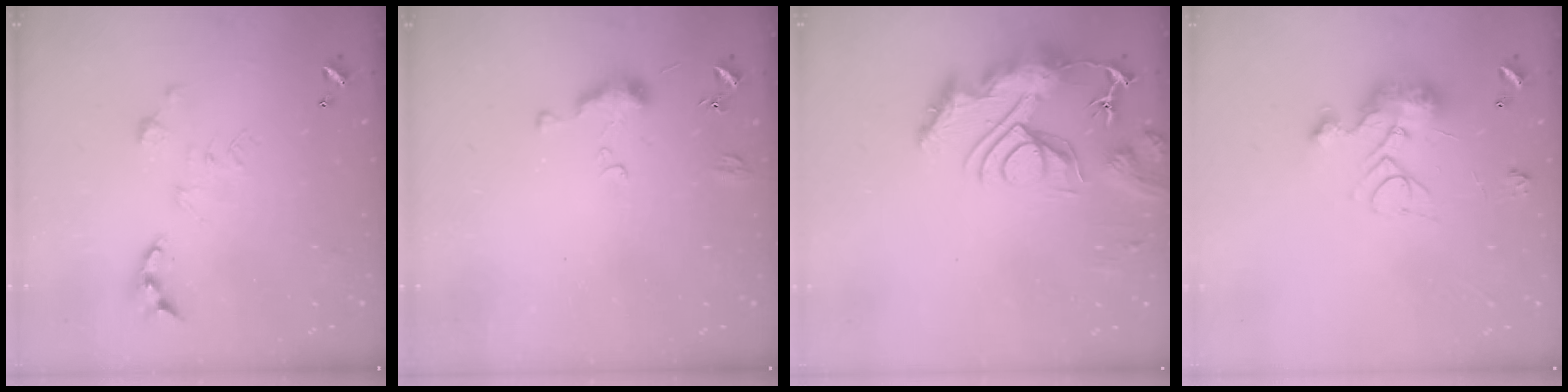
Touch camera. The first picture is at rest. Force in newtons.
{"total": 5.9, "press": 5.8, "slide": 0.9}
{"total": 14.1, "press": 14.1, "slide": 1.4}
{"total": 18.1, "press": 18.1, "slide": 0.6}